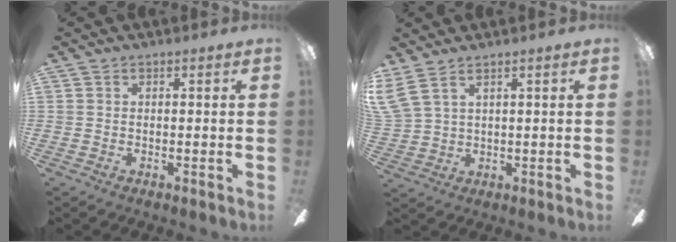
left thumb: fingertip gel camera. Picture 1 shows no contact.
{"total": 5.3, "force": [3.4, 2.2, 3.4], "torque": [-0.077, -0.012, 0.068]}